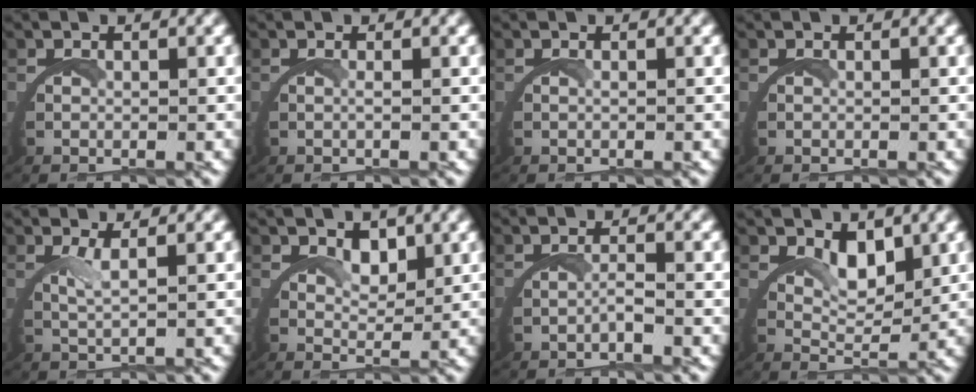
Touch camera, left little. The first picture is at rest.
{"total": 0.6, "force": [0.0, -0.3, 0.5], "torque": [-0.011, -0.001, -0.001]}
{"total": 0.0}
{"total": 0.0}
{"total": 1.8, "force": [1.1, -1.0, 1.1], "torque": [-0.025, -0.006, 0.025]}
{"total": 2.1, "force": [2.0, 0.0, 0.7], "torque": [-0.009, -0.012, 0.037]}
{"total": 0.9, "force": [-0.7, -0.5, 0.4], "torque": [-0.018, -0.007, -0.012]}
{"total": 2.6, "force": [2.3, 0.2, 1.3], "torque": [-0.021, -0.017, 0.044]}